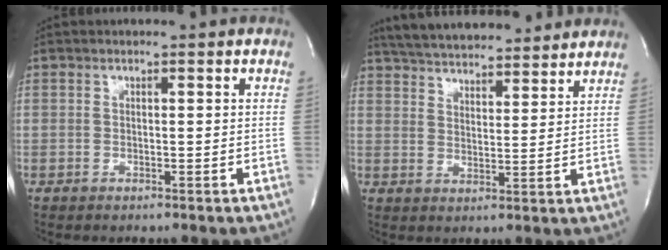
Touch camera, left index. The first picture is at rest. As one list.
[{"total": 16.7, "force": [15.0, 3.6, 6.2], "torque": [-0.102, 0.028, 0.223]}]